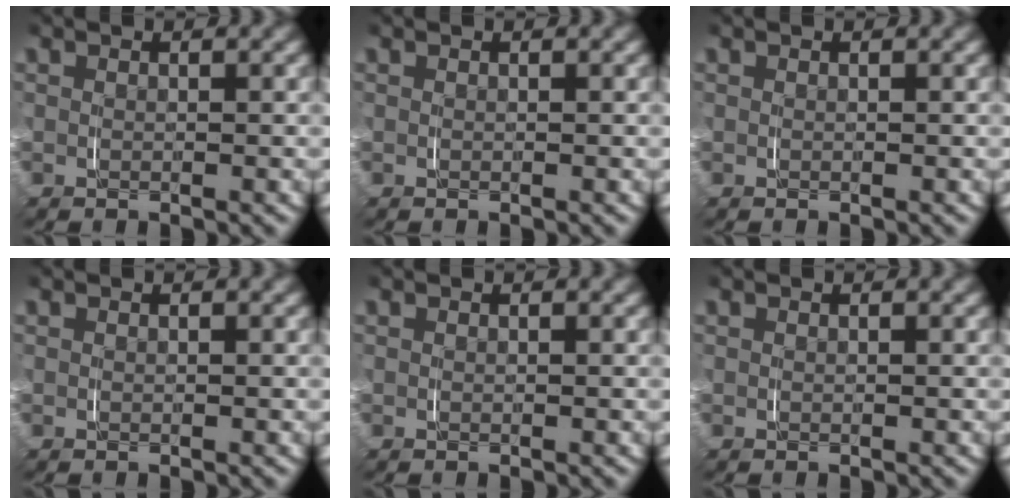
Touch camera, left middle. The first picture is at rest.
{"total": 0.0}
{"total": 0.0}
{"total": 0.0}
{"total": 0.0}
{"total": 0.0}